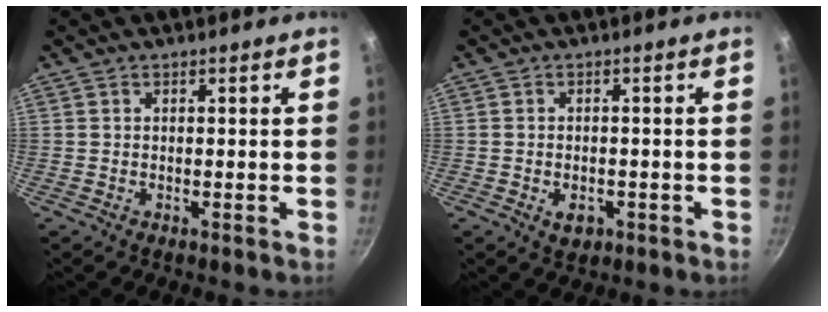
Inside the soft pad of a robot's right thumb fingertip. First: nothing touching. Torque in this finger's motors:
{"motor_torque": [-0.09, -0.09, -0.25, 0.18, -0.03]}